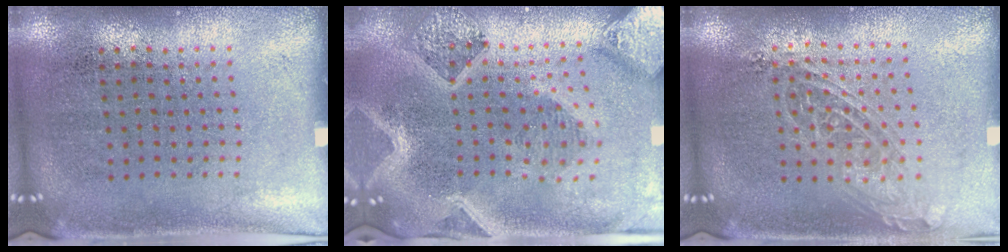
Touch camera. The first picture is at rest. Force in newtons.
{"total": 4.0, "press": 3.1, "slide": 2.6}
{"total": 1.4, "press": 1.2, "slide": 0.7}